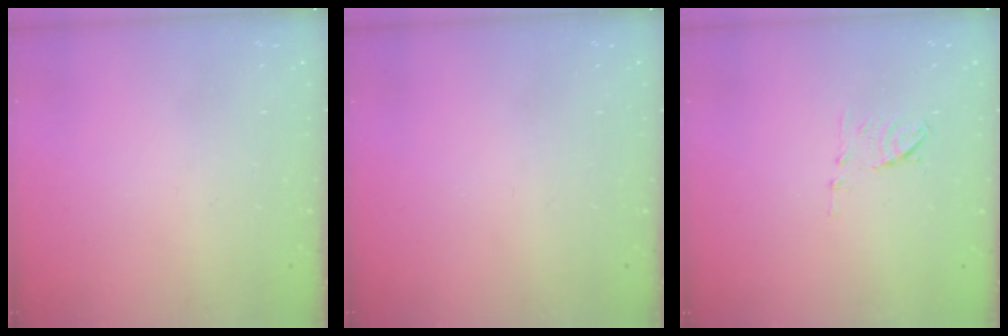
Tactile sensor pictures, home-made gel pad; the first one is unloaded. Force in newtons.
{"total": 0.0}
{"total": 6.7, "press": 6.6, "slide": 0.9}